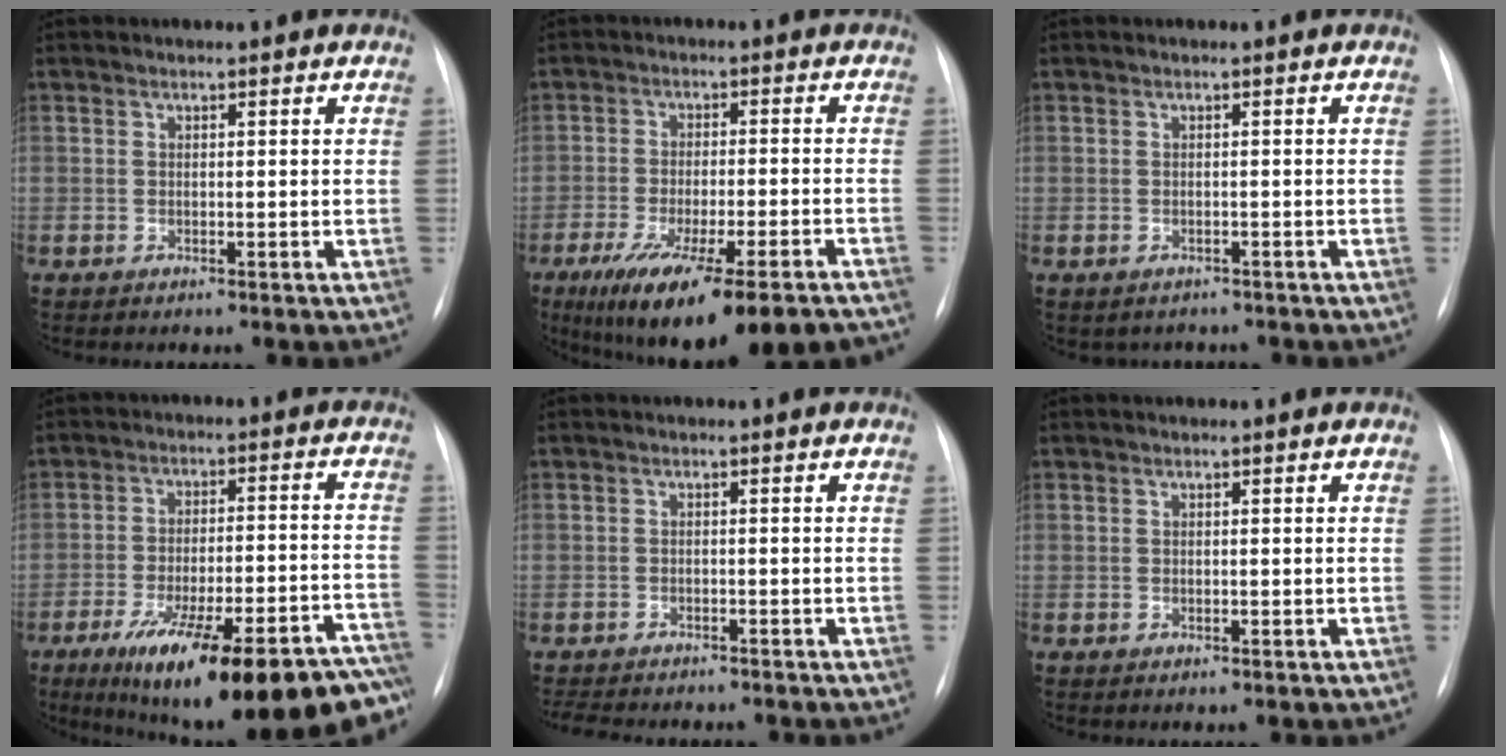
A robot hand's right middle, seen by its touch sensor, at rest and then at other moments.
{"total": 19.0, "force": [-14.1, 2.8, 12.5], "torque": [-0.163, -0.025, -0.210]}
{"total": 2.2, "force": [-1.8, 1.3, 0.2], "torque": [-0.011, 0.004, -0.020]}
{"total": 26.5, "force": [-19.4, 5.1, 17.3], "torque": [-0.186, 0.002, -0.271]}
{"total": 8.4, "force": [-7.4, 2.1, 3.4], "torque": [-0.056, -0.005, -0.099]}
{"total": 0.0}